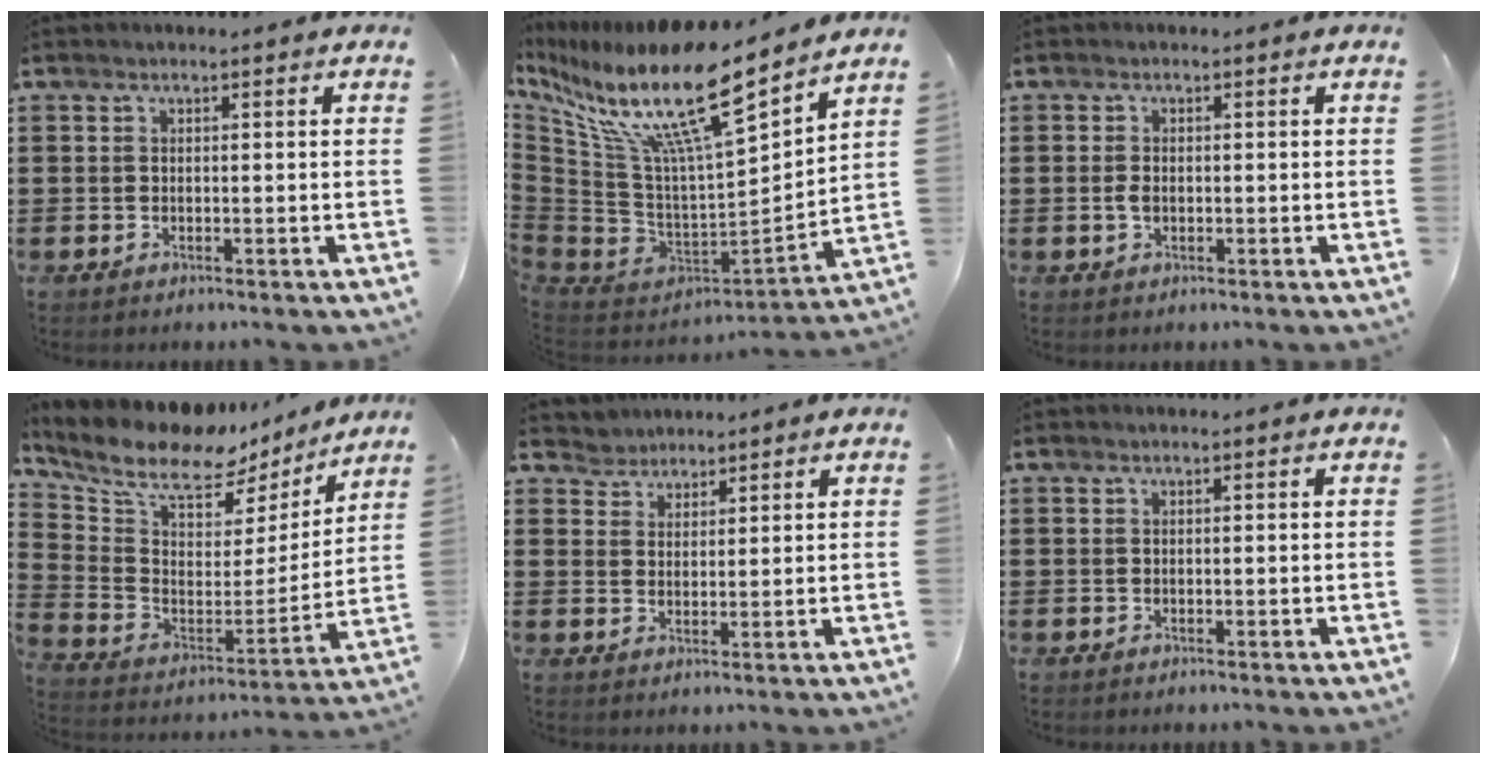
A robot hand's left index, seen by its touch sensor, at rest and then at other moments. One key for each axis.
{"total": 15.9, "fx": 10.7, "fy": 2.4, "fz": 11.5, "tx": -0.258, "ty": -0.081, "tz": 0.167}
{"total": 1.7, "fx": -0.1, "fy": 1.0, "fz": 1.4, "tx": -0.036, "ty": 0.000, "tz": -0.005}
{"total": 11.0, "fx": 8.8, "fy": 4.3, "fz": 4.9, "tx": -0.116, "ty": -0.061, "tz": 0.150}
{"total": 3.1, "fx": 2.8, "fy": 1.3, "fz": -0.7, "tx": -0.002, "ty": -0.001, "tz": 0.052}
{"total": 0.0}